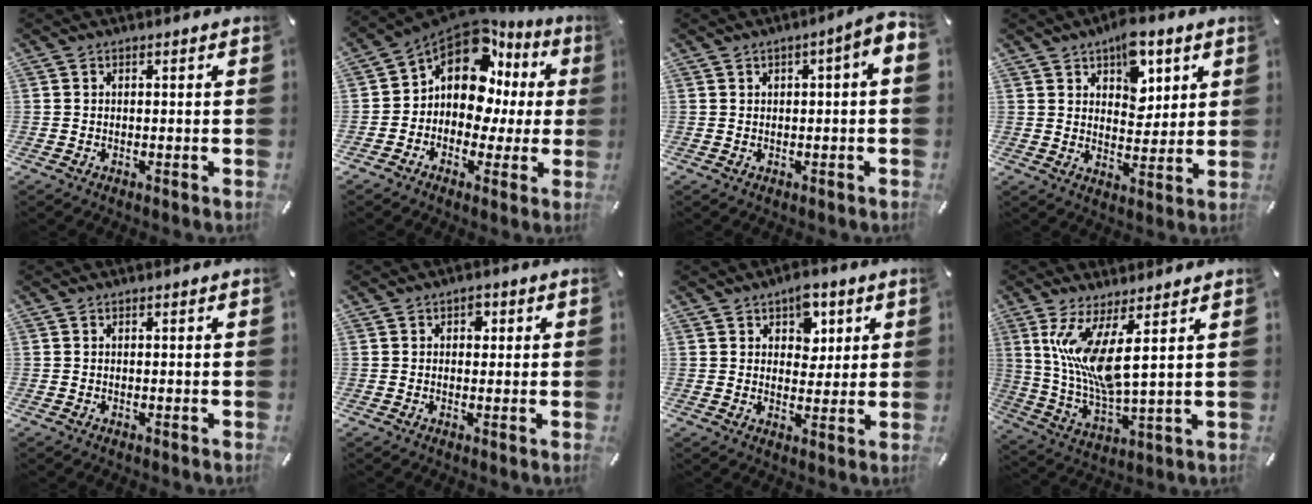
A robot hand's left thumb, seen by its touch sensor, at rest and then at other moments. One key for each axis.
{"total": 12.6, "fx": 5.4, "fy": 8.4, "fz": 7.7, "tx": -0.159, "ty": -0.050, "tz": 0.093}
{"total": 3.6, "fx": 0.1, "fy": 1.3, "fz": 3.4, "tx": -0.061, "ty": 0.009, "tz": 0.002}
{"total": 10.6, "fx": 6.0, "fy": 6.4, "fz": 5.9, "tx": -0.062, "ty": -0.030, "tz": 0.101}
{"total": 0.0}
{"total": 2.1, "fx": 0.5, "fy": 1.7, "fz": 1.1, "tx": -0.001, "ty": -0.003, "tz": 0.002}
{"total": 6.6, "fx": 3.5, "fy": 4.8, "fz": 2.9, "tx": -0.024, "ty": -0.009, "tz": 0.055}
{"total": 12.1, "fx": 5.6, "fy": 2.7, "fz": 10.4, "tx": -0.226, "ty": -0.042, "tz": 0.099}